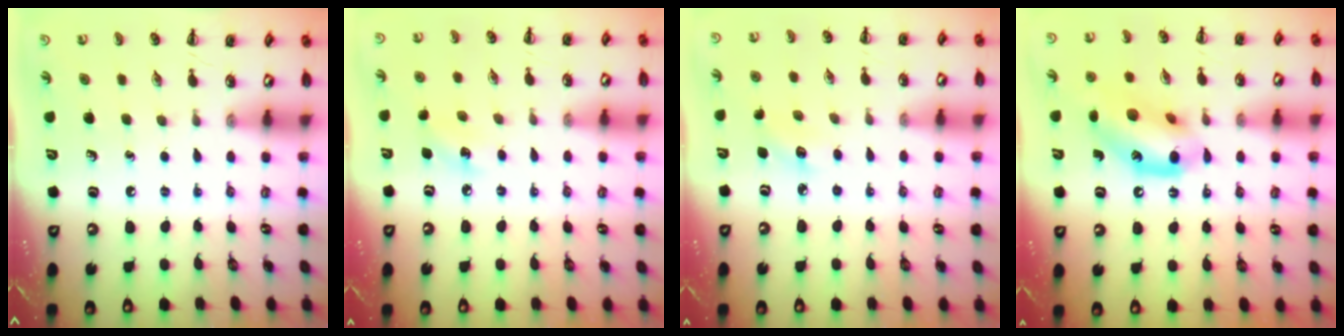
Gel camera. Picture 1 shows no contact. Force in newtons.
{"total": 6.3, "press": 6.1, "slide": 1.8}
{"total": 4.4, "press": 4.2, "slide": 1.2}
{"total": 14.8, "press": 14.4, "slide": 3.3}